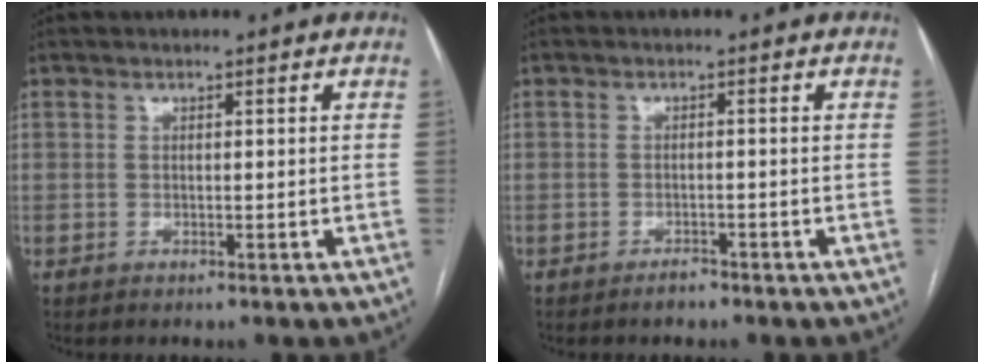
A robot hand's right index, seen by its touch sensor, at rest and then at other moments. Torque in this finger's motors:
{"motor_torque": [-0.14, 0.09, -0.13, -0.05]}